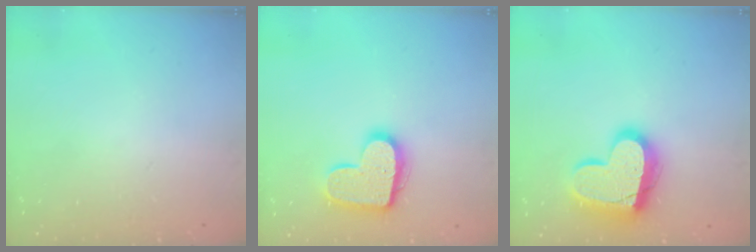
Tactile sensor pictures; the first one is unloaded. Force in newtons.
{"total": 14.5, "press": 14.5, "slide": 0.8}
{"total": 17.2, "press": 17.2, "slide": 1.3}